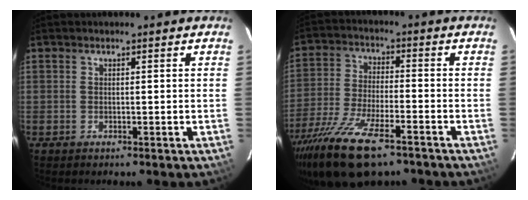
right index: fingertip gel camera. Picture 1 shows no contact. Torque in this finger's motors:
{"motor_torque": [1.71, -0.43, 0.98, 0.21]}